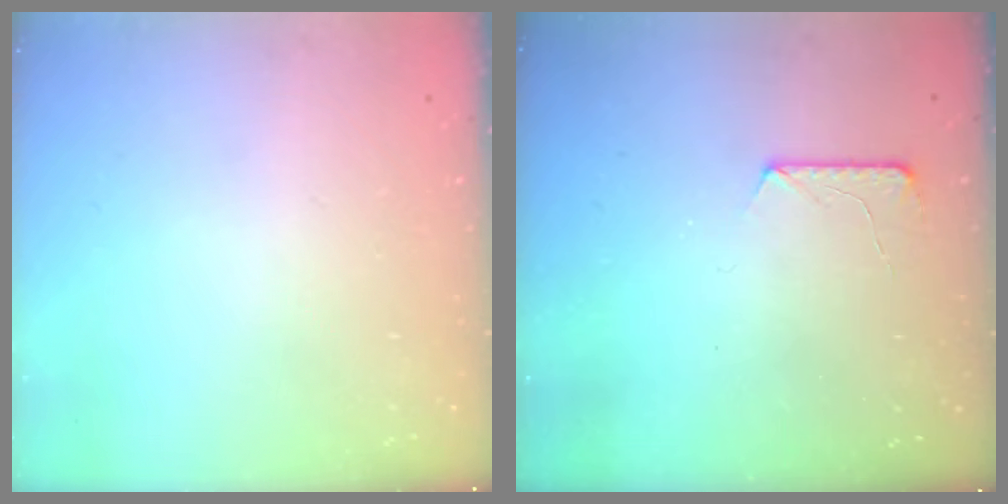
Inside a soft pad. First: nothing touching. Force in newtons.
{"total": 6.8, "press": 6.8, "slide": 0.6}